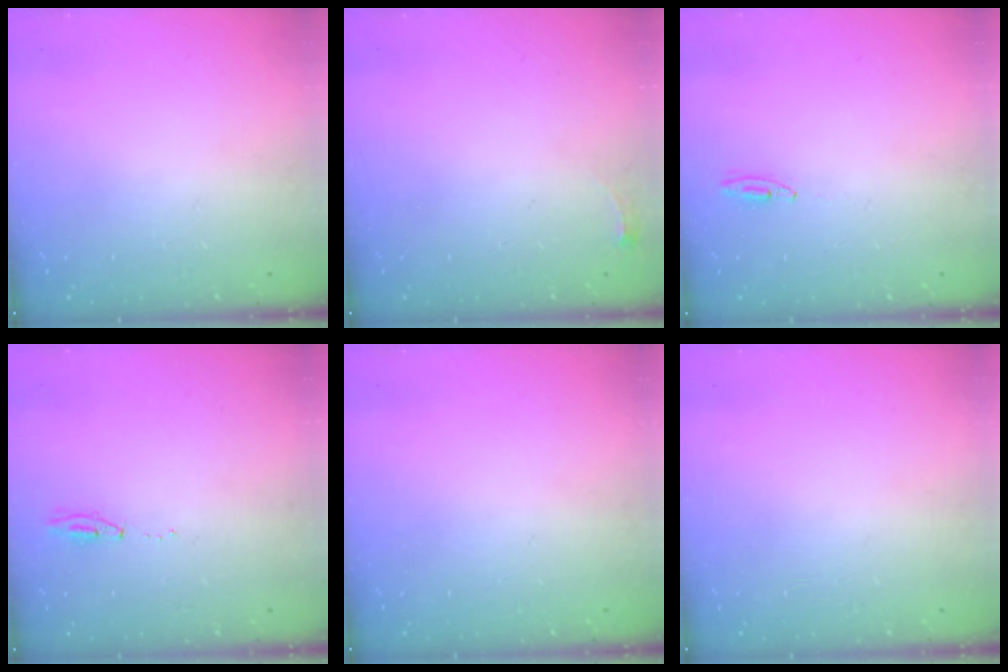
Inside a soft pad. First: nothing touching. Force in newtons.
{"total": 2.8, "press": 2.8, "slide": 0.4}
{"total": 2.7, "press": 2.5, "slide": 1.0}
{"total": 5.0, "press": 3.7, "slide": 3.3}
{"total": 0.0}
{"total": 0.0}